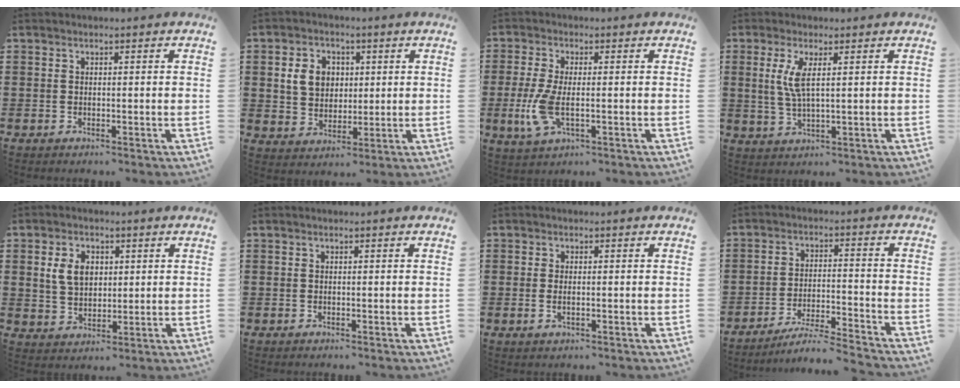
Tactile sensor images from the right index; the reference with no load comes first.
{"total": 6.1, "force": [1.4, 5.1, 3.0], "torque": [-0.079, 0.012, 0.018]}
{"total": 6.3, "force": [-1.4, 2.4, 5.7], "torque": [-0.131, -0.012, -0.028]}
{"total": 4.6, "force": [1.3, 0.9, 4.3], "torque": [-0.096, -0.003, 0.019]}
{"total": 5.3, "force": [1.4, 3.8, 3.5], "torque": [-0.088, 0.010, 0.021]}
{"total": 0.0}
{"total": 1.4, "force": [-0.2, 0.6, 1.3], "torque": [-0.033, -0.002, -0.007]}
{"total": 5.6, "force": [-5.3, -0.5, 1.8], "torque": [-0.038, -0.012, -0.103]}